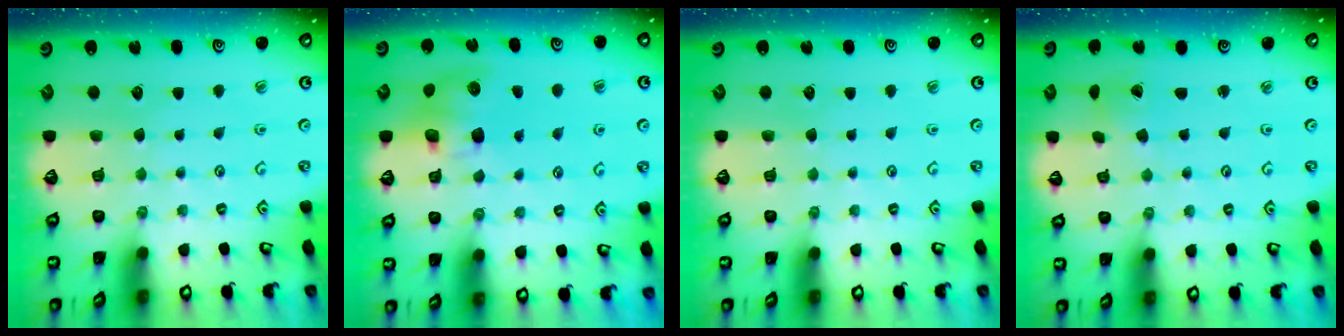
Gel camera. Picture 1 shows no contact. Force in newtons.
{"total": 9.2, "press": 9.1, "slide": 1.2}
{"total": 0.0}
{"total": 1.2, "press": 1.2, "slide": 0.1}